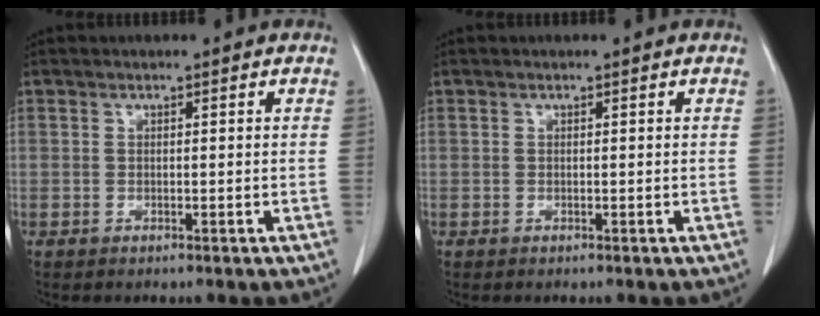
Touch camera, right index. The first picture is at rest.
{"total": 0.0}